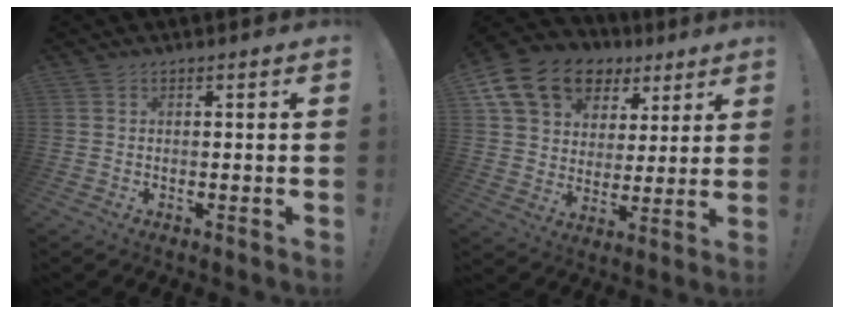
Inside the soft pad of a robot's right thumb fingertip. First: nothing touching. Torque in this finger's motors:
{"motor_torque": [1.13, 1.16, 0.55, -0.08, 0.35]}